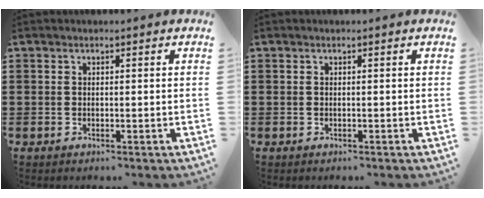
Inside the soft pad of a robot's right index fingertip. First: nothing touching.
{"total": 0.0}